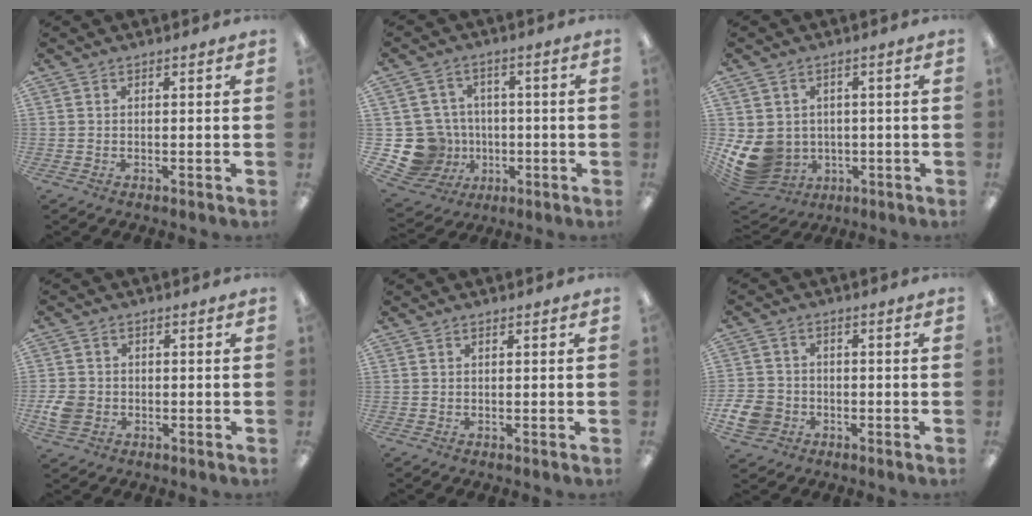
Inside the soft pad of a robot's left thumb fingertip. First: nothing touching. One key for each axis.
{"total": 13.0, "fx": -2.7, "fy": 12.1, "fz": 3.7, "tx": -0.108, "ty": 0.026, "tz": -0.033}
{"total": 10.1, "fx": -1.3, "fy": 9.1, "fz": 4.4, "tx": -0.115, "ty": -0.003, "tz": -0.013}
{"total": 5.1, "fx": -1.2, "fy": 4.3, "fz": 2.4, "tx": -0.044, "ty": 0.004, "tz": -0.021}
{"total": 0.0}
{"total": 7.3, "fx": -2.4, "fy": 6.1, "fz": 3.1, "tx": -0.084, "ty": 0.018, "tz": -0.044}